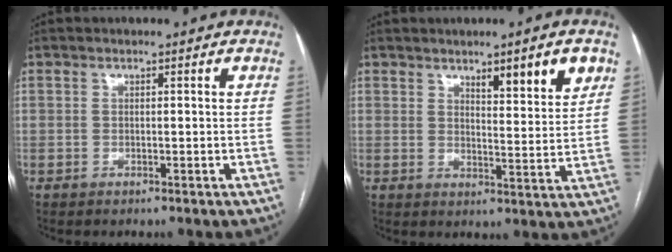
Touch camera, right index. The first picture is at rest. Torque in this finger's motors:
{"motor_torque": [0.25, 0.25, 0.14, 0.07]}